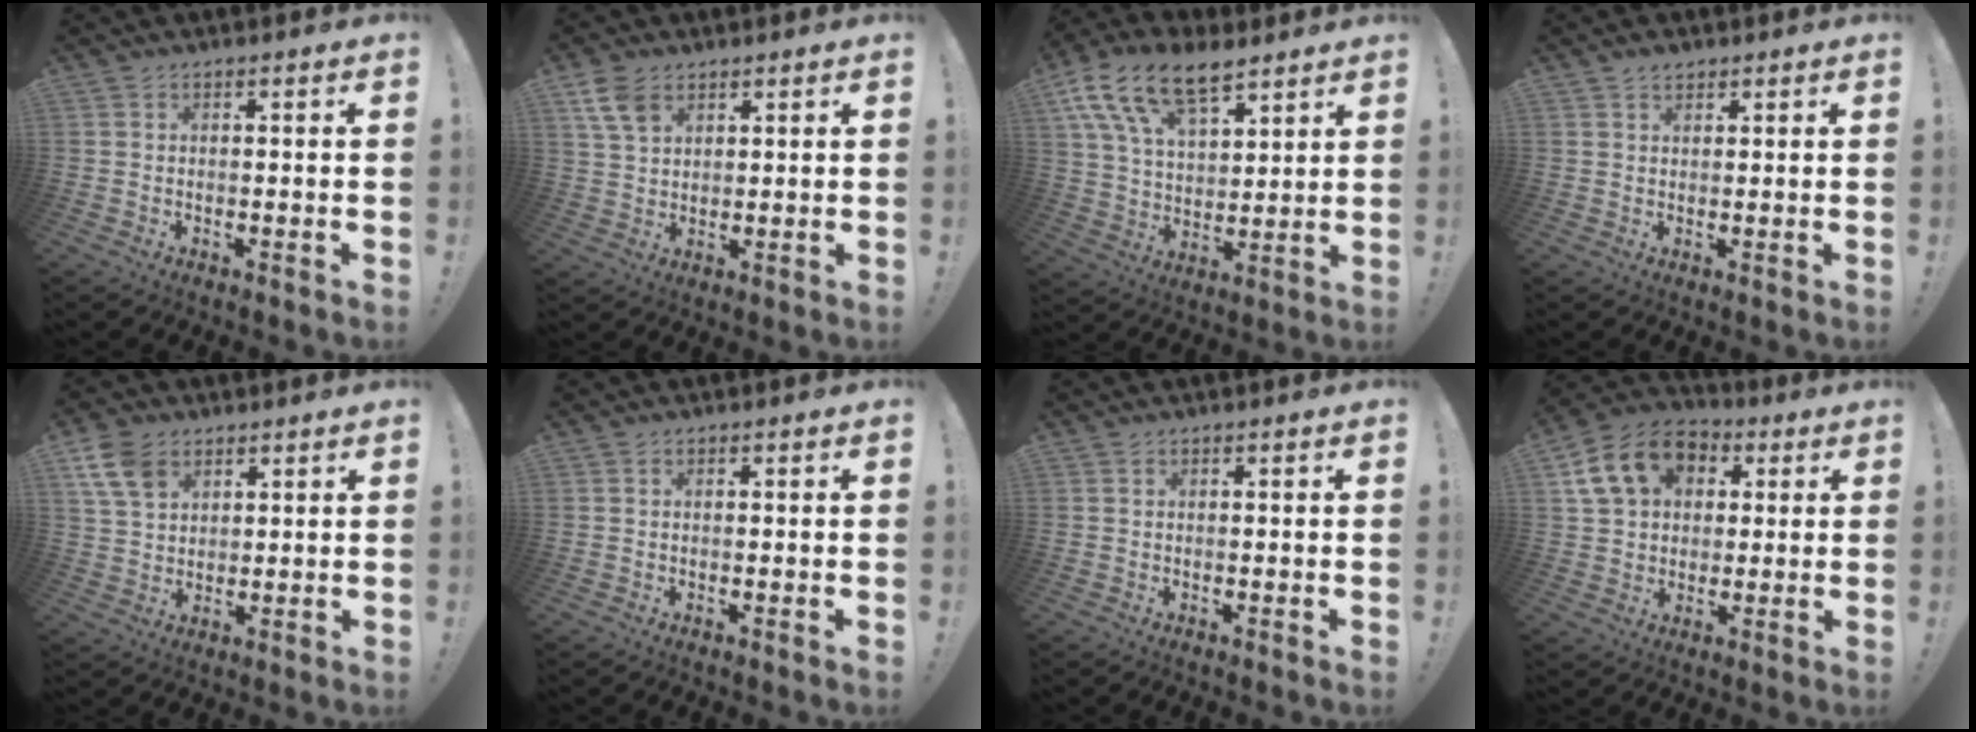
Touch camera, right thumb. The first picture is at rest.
{"total": 7.3, "force": [4.1, 4.6, 3.9], "torque": [-0.069, -0.010, 0.083]}
{"total": 17.6, "force": [10.9, 9.0, 10.4], "torque": [-0.191, -0.062, 0.199]}
{"total": 1.9, "force": [1.4, 1.0, 0.6], "torque": [-0.010, -0.005, 0.027]}
{"total": 9.8, "force": [5.2, 6.7, 5.0], "torque": [-0.093, -0.015, 0.103]}
{"total": 0.0}
{"total": 0.0}
{"total": 15.5, "force": [5.5, 11.9, 8.3], "torque": [-0.124, -0.002, 0.110]}